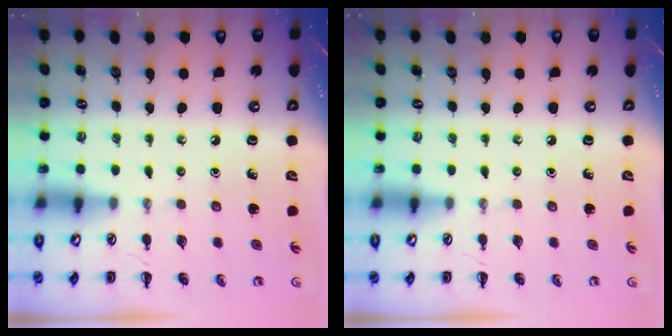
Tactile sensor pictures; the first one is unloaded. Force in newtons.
{"total": 0.0}